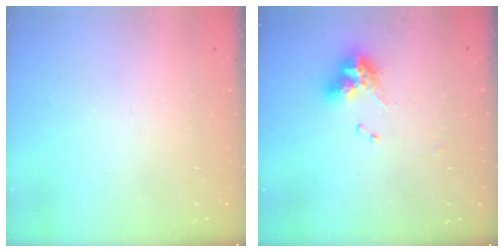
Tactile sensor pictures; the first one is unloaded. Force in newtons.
{"total": 9.9, "press": 9.8, "slide": 0.8}